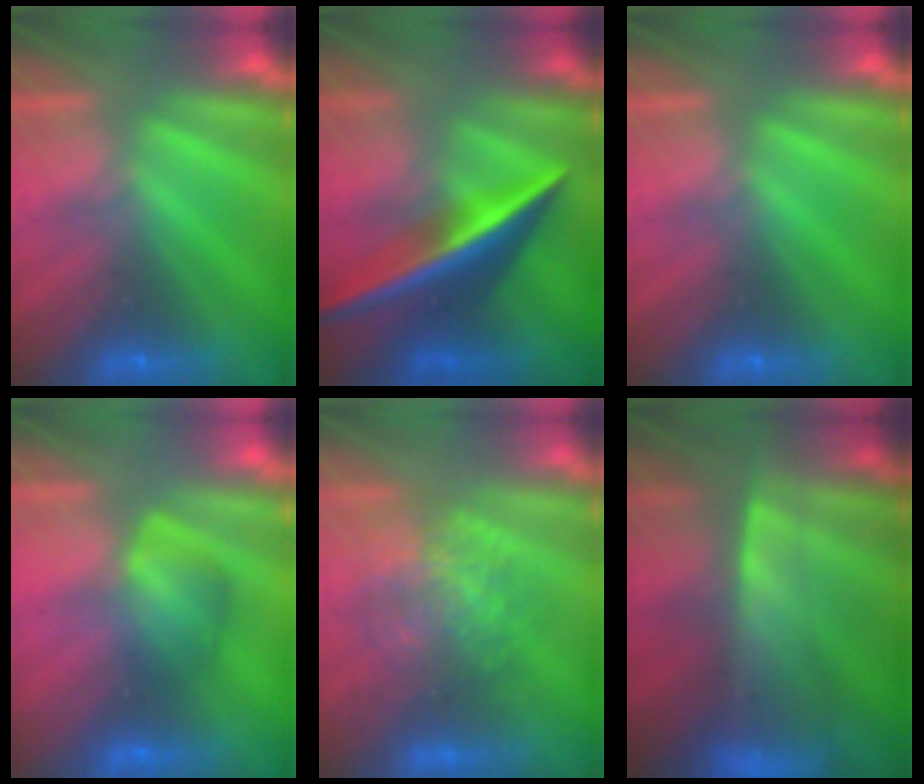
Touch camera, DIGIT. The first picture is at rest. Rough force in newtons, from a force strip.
{"total": 2.7}
{"total": 0.0}
{"total": 3.0}
{"total": 3.5}
{"total": 9.6}